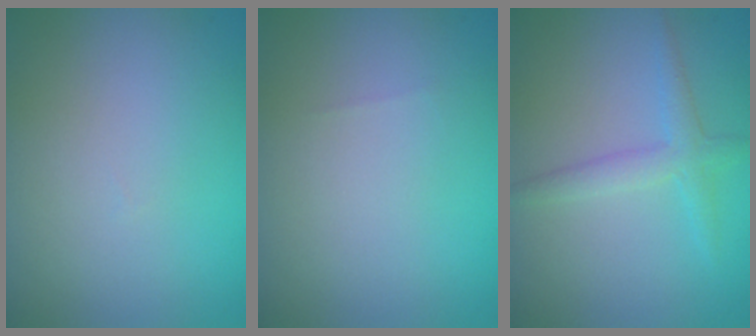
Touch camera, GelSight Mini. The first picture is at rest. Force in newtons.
{"total": 0.0}
{"total": 2.2, "press": 2.2, "slide": 0.1}